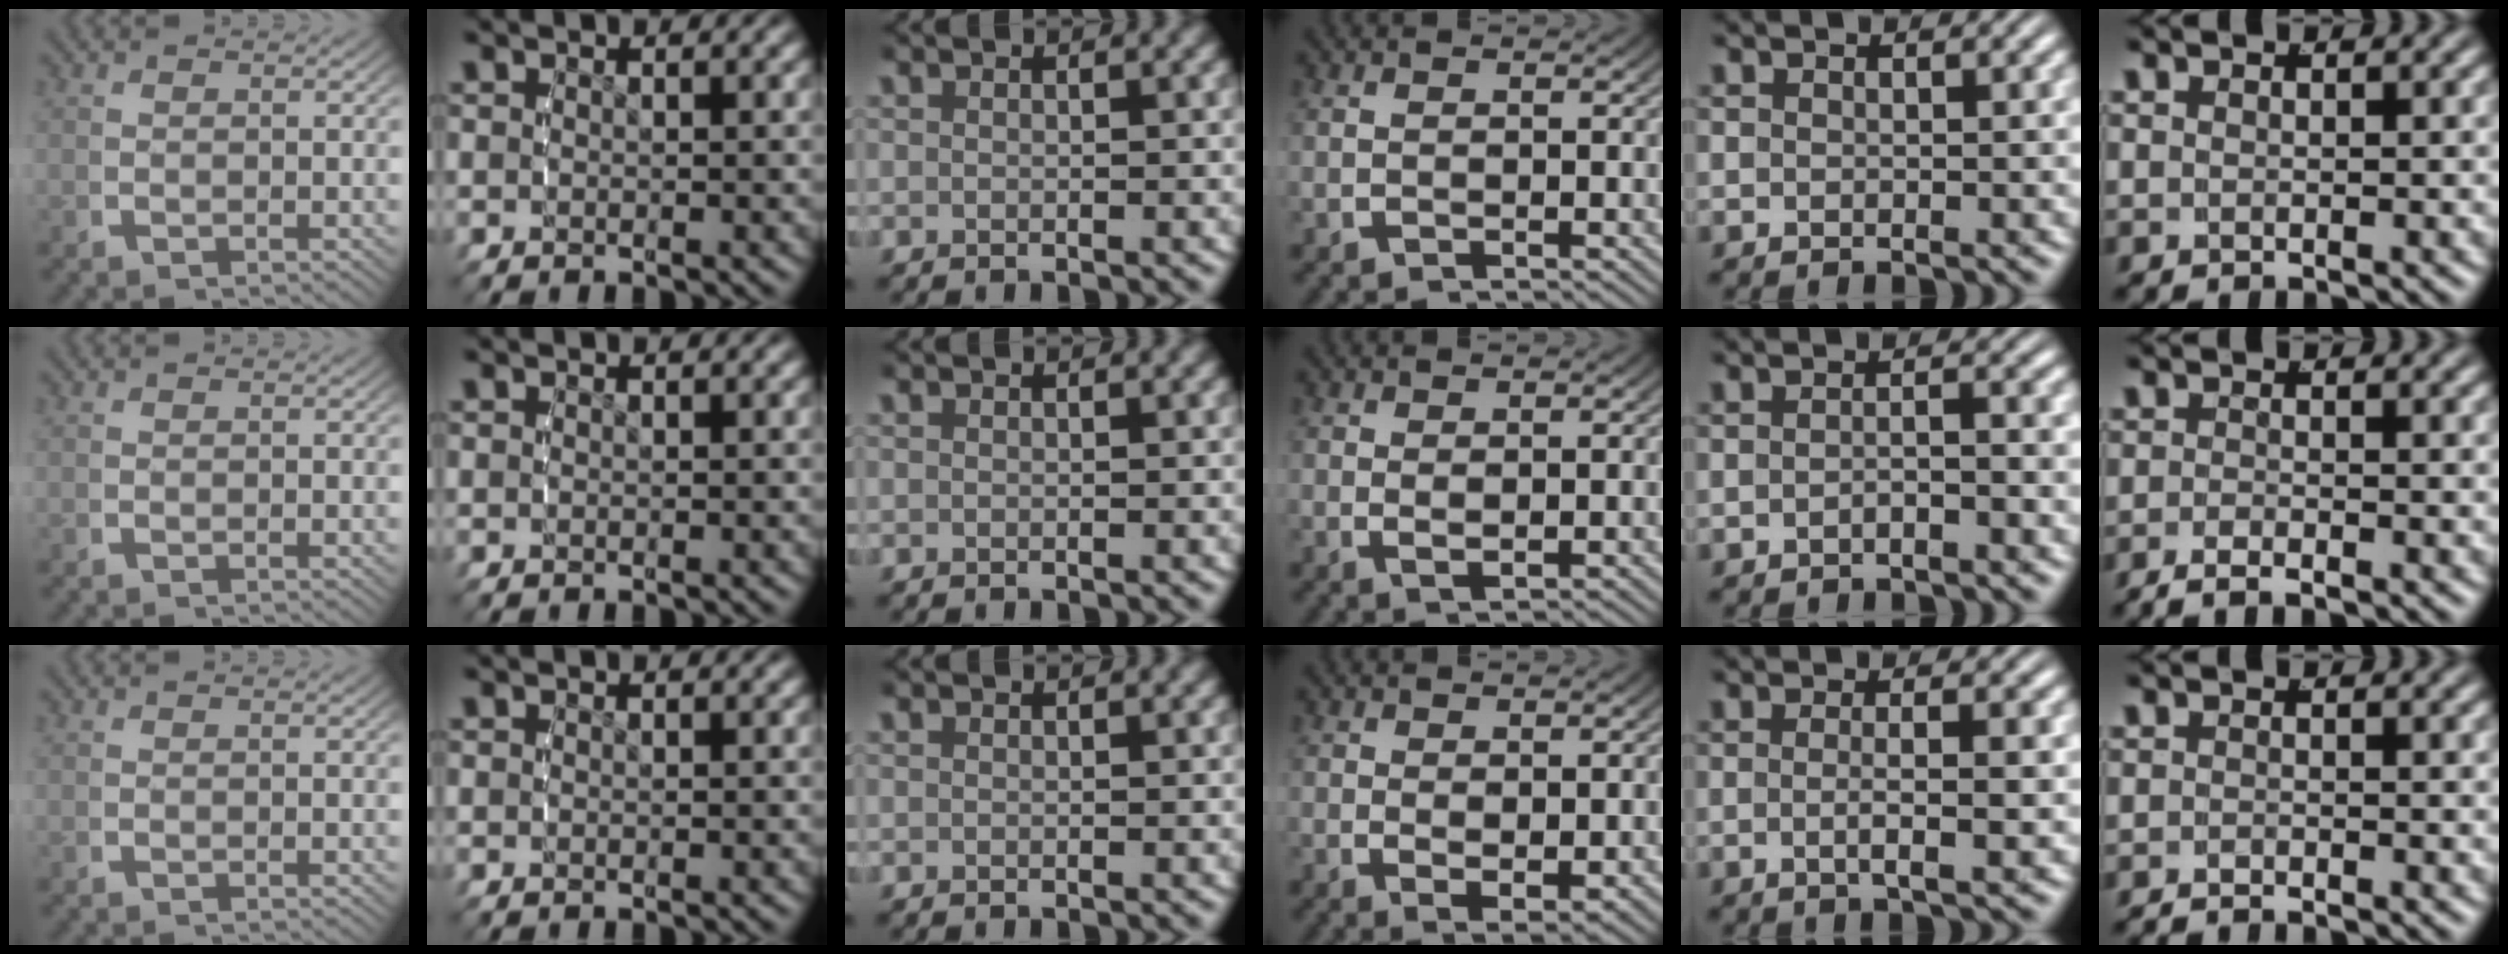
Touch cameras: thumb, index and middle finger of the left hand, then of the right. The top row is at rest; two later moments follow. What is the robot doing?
{"motion": "lift_and_place", "object": "bandage"}